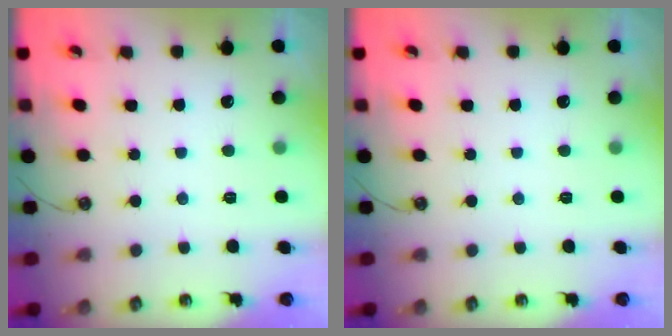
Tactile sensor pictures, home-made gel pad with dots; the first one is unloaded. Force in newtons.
{"total": 0.0}